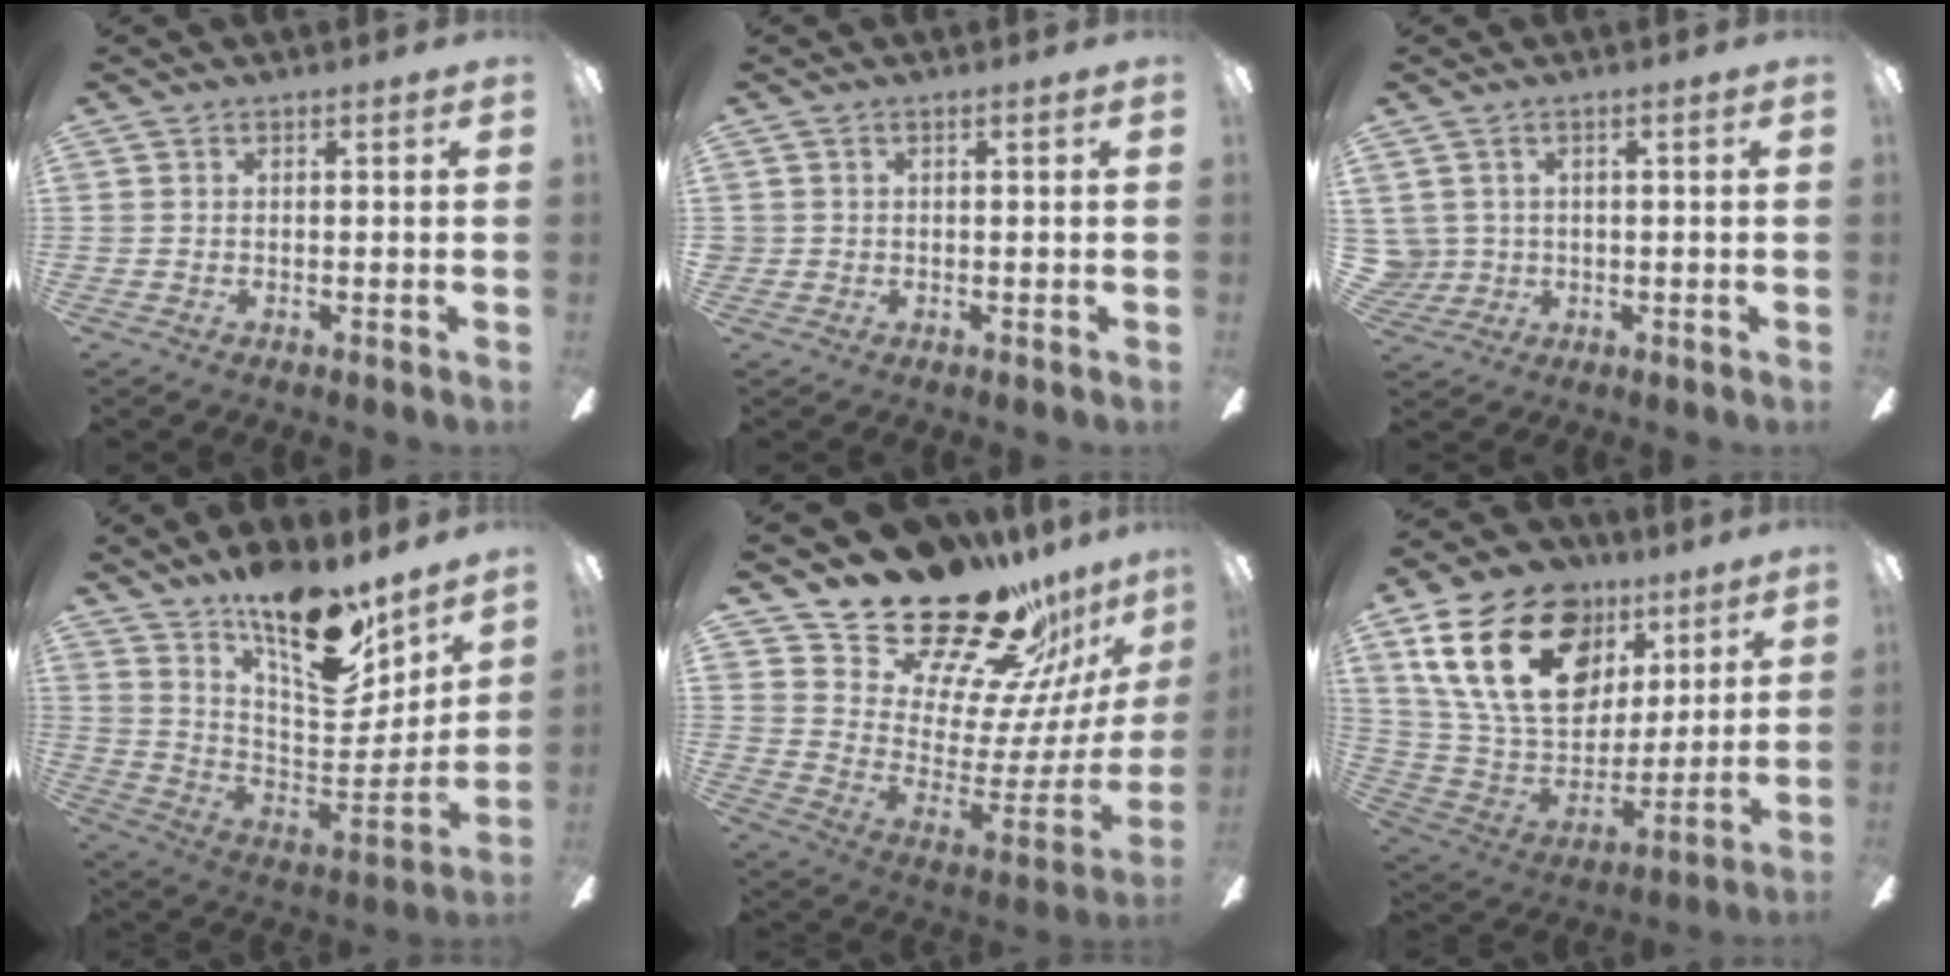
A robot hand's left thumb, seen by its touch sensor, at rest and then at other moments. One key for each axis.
{"total": 1.0, "fx": 0.3, "fy": 1.0, "fz": 0.1, "tx": -0.003, "ty": 0.004, "tz": 0.005}
{"total": 4.0, "fx": 1.0, "fy": 3.8, "fz": 0.5, "tx": -0.037, "ty": 0.005, "tz": 0.019}
{"total": 20.4, "fx": 15.6, "fy": 6.9, "fz": 11.1, "tx": -0.166, "ty": -0.129, "tz": 0.269}
{"total": 26.9, "fx": 22.9, "fy": 9.8, "fz": 10.3, "tx": -0.160, "ty": -0.176, "tz": 0.408}
{"total": 25.9, "fx": 11.9, "fy": 16.7, "fz": 15.9, "tx": -0.290, "ty": -0.044, "tz": 0.218}